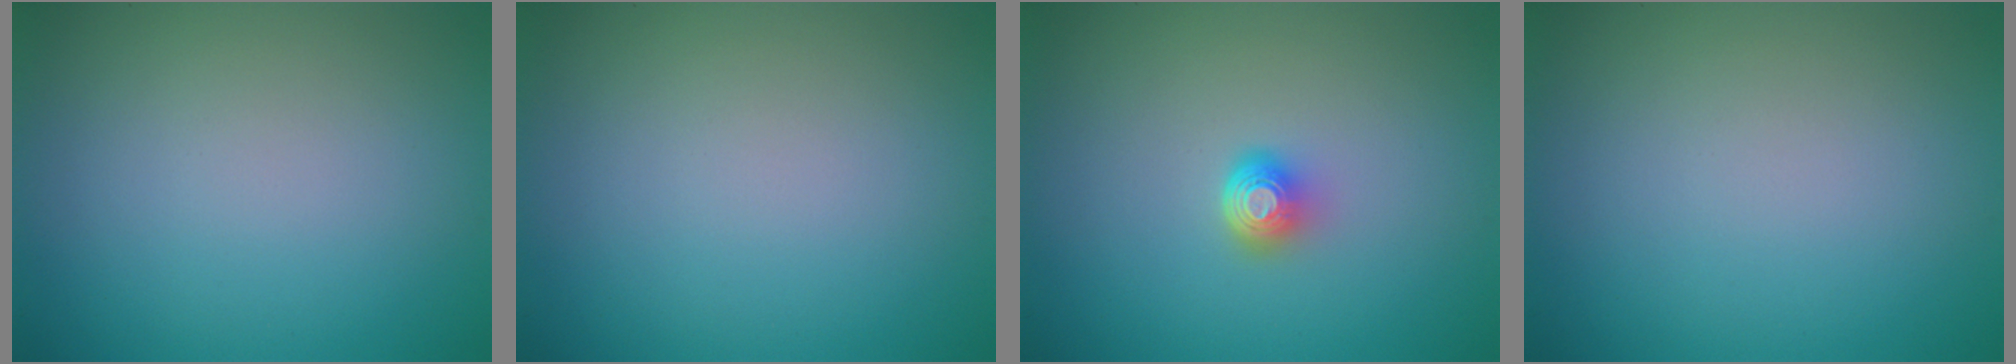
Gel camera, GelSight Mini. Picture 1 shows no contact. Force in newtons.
{"total": 0.0}
{"total": 2.0, "press": 1.4, "slide": 1.4}
{"total": 0.0}